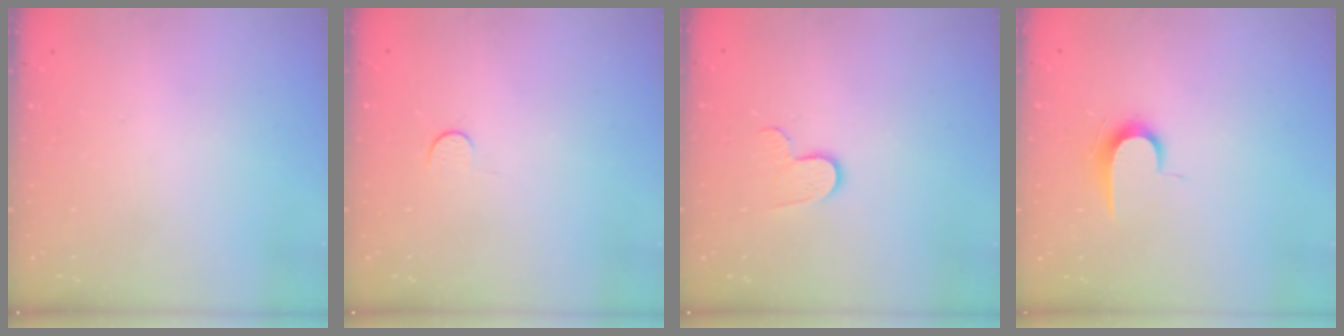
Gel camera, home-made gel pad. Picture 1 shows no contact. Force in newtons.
{"total": 2.8, "press": 2.8, "slide": 0.4}
{"total": 6.3, "press": 6.3, "slide": 0.5}
{"total": 7.2, "press": 7.1, "slide": 0.7}